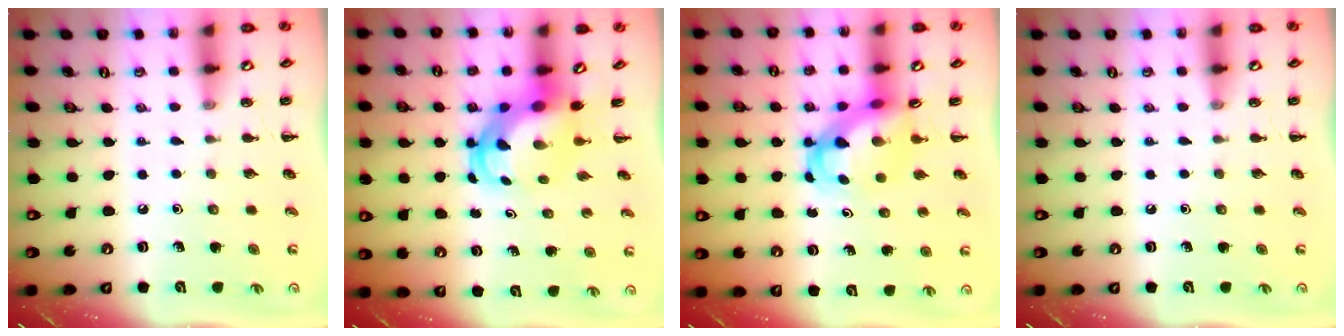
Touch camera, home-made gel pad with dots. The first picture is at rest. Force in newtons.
{"total": 5.2, "press": 4.9, "slide": 1.5}
{"total": 4.3, "press": 4.1, "slide": 1.1}
{"total": 0.0}